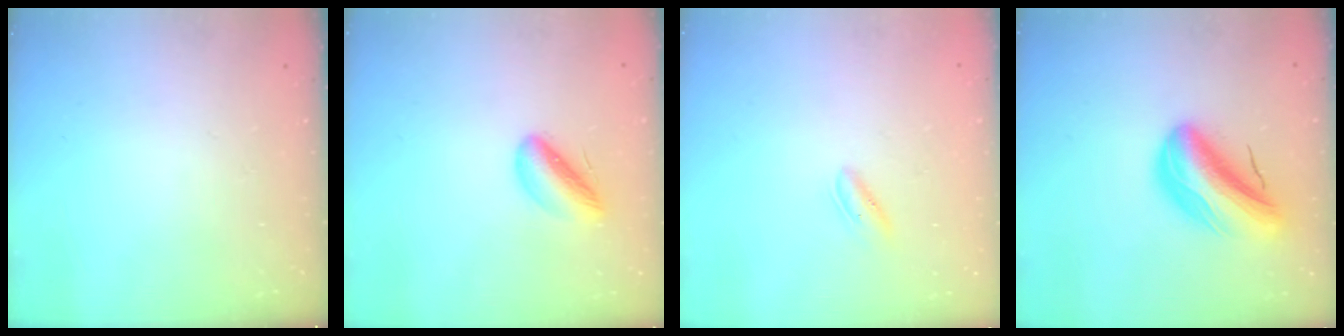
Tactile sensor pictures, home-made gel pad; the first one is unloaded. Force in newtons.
{"total": 6.8, "press": 6.7, "slide": 1.0}
{"total": 1.3, "press": 1.1, "slide": 0.6}
{"total": 13.0, "press": 12.5, "slide": 3.6}